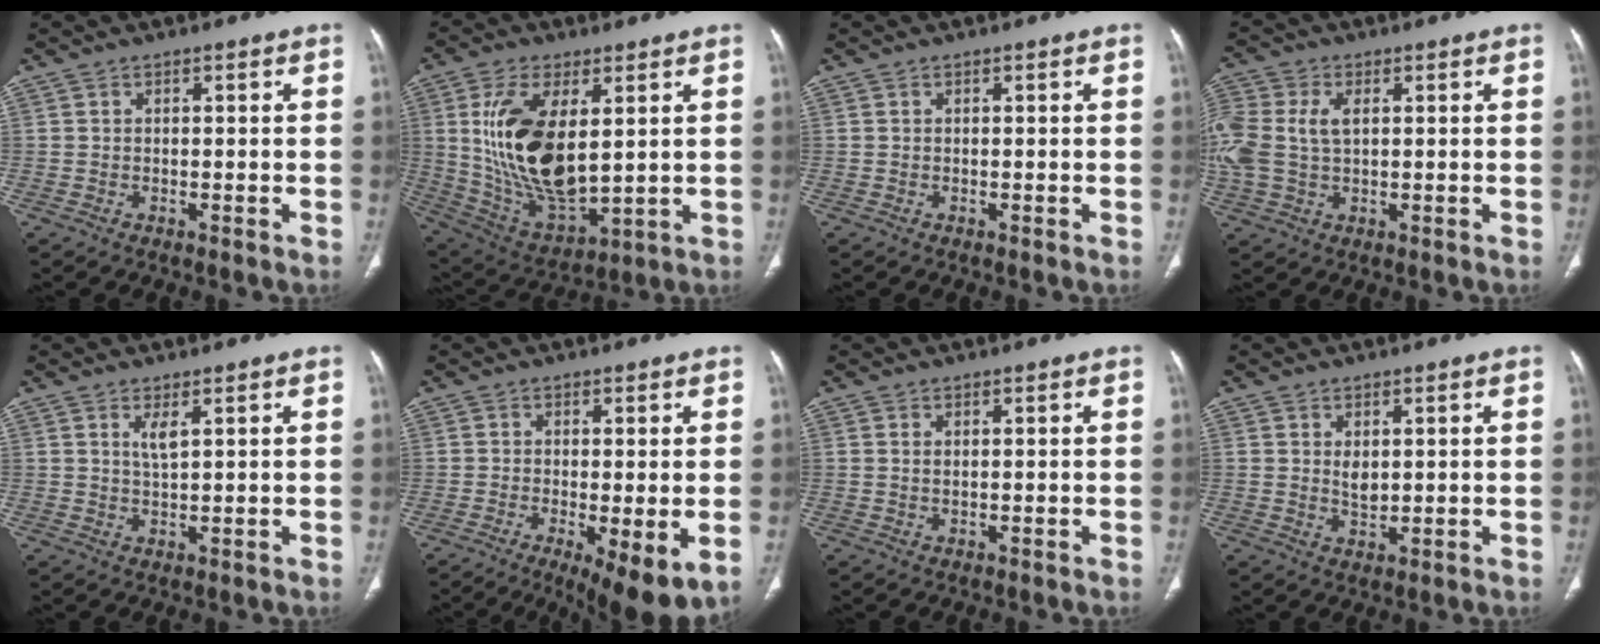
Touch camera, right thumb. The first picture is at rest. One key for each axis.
{"total": 18.8, "fx": 3.7, "fy": 9.1, "fz": 16.0, "tx": -0.301, "ty": -0.029, "tz": 0.084}
{"total": 0.0}
{"total": 12.9, "fx": 1.8, "fy": 8.2, "fz": 9.7, "tx": -0.259, "ty": 0.012, "tz": 0.038}
{"total": 2.4, "fx": 1.2, "fy": 0.6, "fz": 2.0, "tx": -0.042, "ty": -0.012, "tz": 0.027}
{"total": 9.9, "fx": -3.2, "fy": 2.9, "fz": 9.0, "tx": -0.141, "ty": -0.022, "tz": -0.045}
{"total": 0.6, "fx": 0.3, "fy": 0.2, "fz": 0.5, "tx": -0.011, "ty": -0.006, "tz": 0.006}
{"total": 2.8, "fx": 0.8, "fy": 1.6, "fz": 2.1, "tx": -0.026, "ty": -0.015, "tz": 0.017}